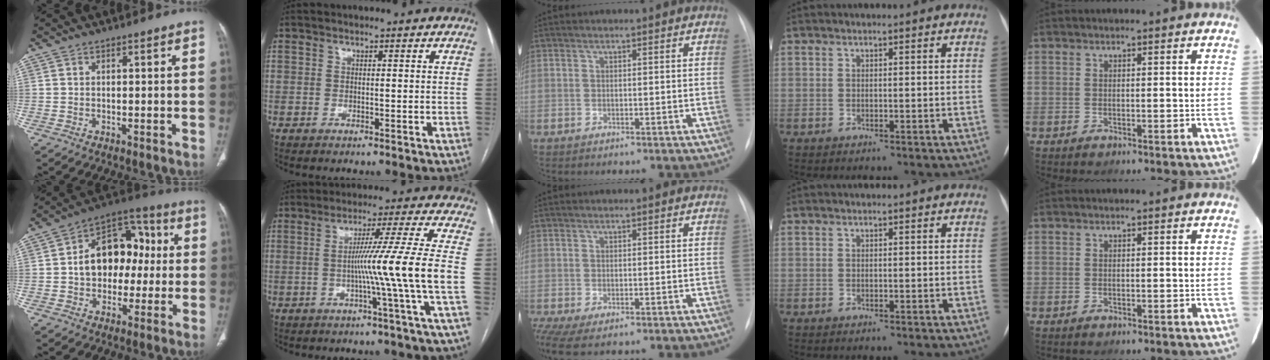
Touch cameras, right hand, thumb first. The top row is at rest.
{"thumb": {"total": 15.9, "force": [0.7, 11.3, 11.1], "torque": [-0.122, 0.038, 0.004]}, "index": {"total": 10.8, "force": [-2.2, -3.4, 10.0], "torque": [-0.159, -0.005, -0.035]}, "middle": {"total": 5.5, "force": [-2.5, 2.7, 4.1], "torque": [-0.095, -0.012, -0.037]}}